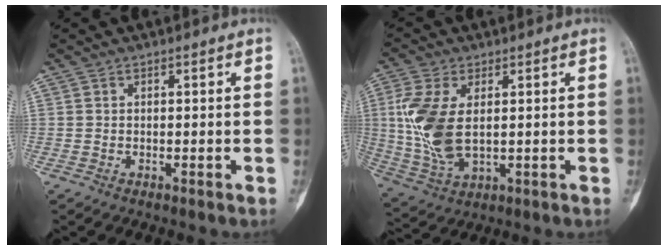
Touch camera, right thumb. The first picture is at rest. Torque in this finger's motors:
{"motor_torque": [-0.66, 1.45, 0.27, 0.01, 0.53]}